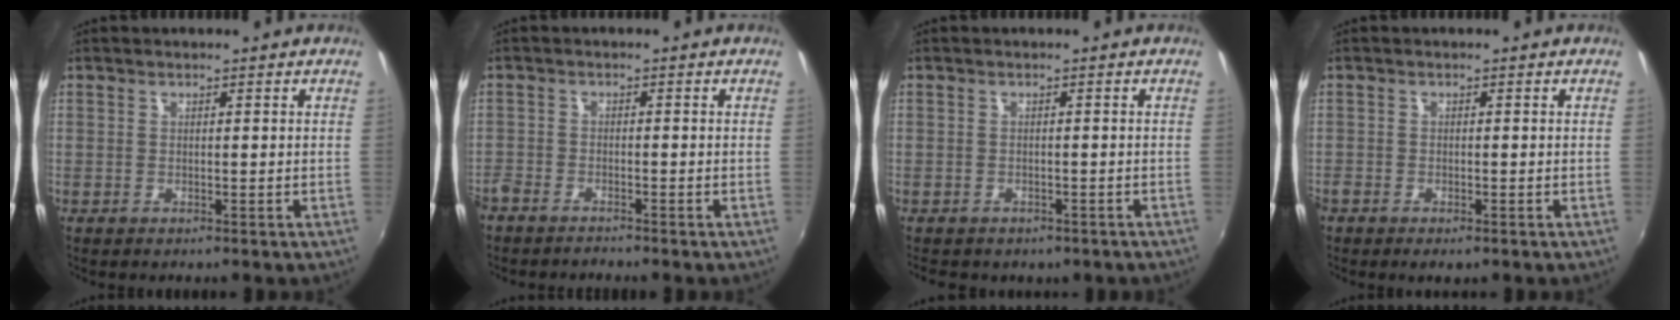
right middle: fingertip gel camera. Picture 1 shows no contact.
{"total": 4.0, "force": [-3.7, 1.0, 1.1], "torque": [-0.038, -0.014, -0.071]}
{"total": 4.6, "force": [-3.3, 2.6, 1.9], "torque": [-0.042, -0.018, -0.039]}
{"total": 2.4, "force": [-1.8, 1.0, 1.2], "torque": [-0.031, -0.011, -0.033]}